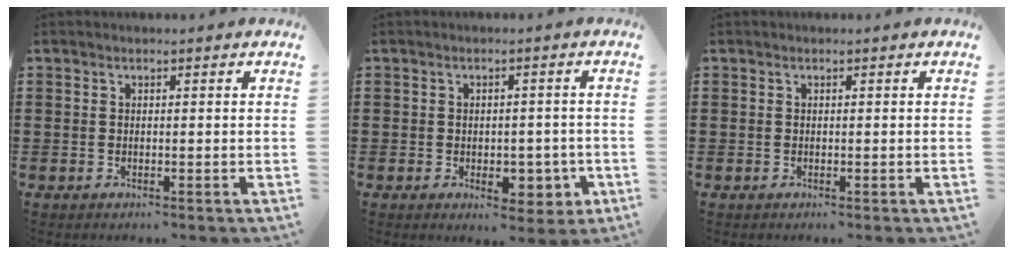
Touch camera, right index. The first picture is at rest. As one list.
[{"total": 4.2, "force": [-1.4, 3.0, 2.7], "torque": [-0.029, 0.003, -0.026]}, {"total": 0.0}]